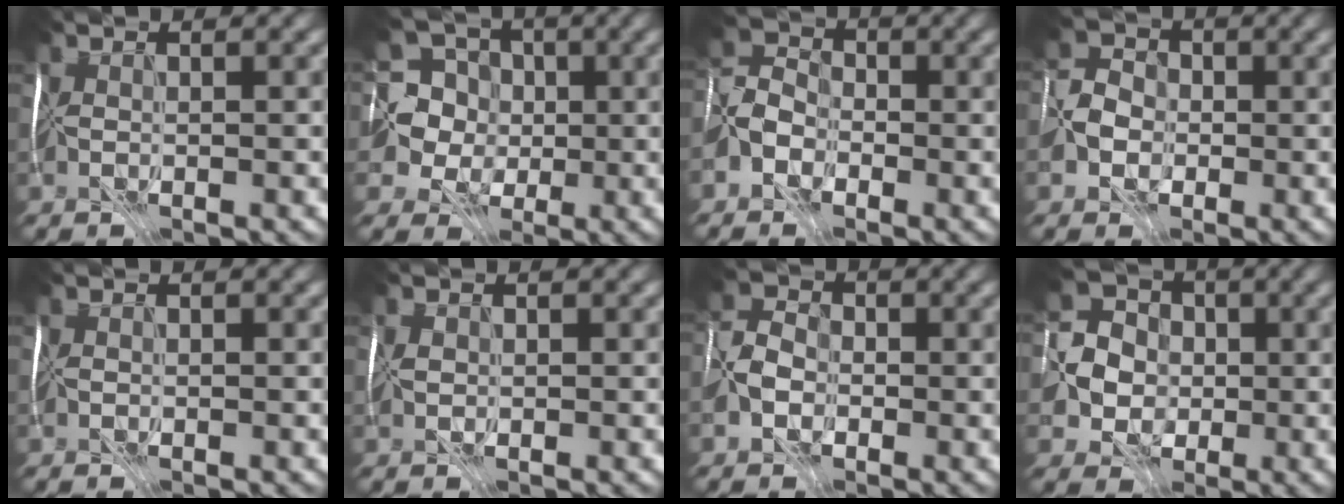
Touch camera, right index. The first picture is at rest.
{"total": 7.3, "force": [0.6, 7.0, 1.8], "torque": [-0.048, 0.028, -0.021]}
{"total": 2.2, "force": [-1.5, 1.5, 0.4], "torque": [-0.006, 0.011, -0.034]}
{"total": 2.1, "force": [-0.8, 1.9, 0.3], "torque": [0.006, 0.008, -0.021]}
{"total": 0.0}
{"total": 0.6, "force": [0.2, 0.5, 0.2], "torque": [-0.003, 0.001, 0.006]}
{"total": 1.7, "force": [-1.0, 1.3, 0.3], "torque": [-0.004, 0.009, -0.022]}
{"total": 4.3, "force": [-0.6, 4.1, 1.4], "torque": [-0.021, 0.007, -0.020]}